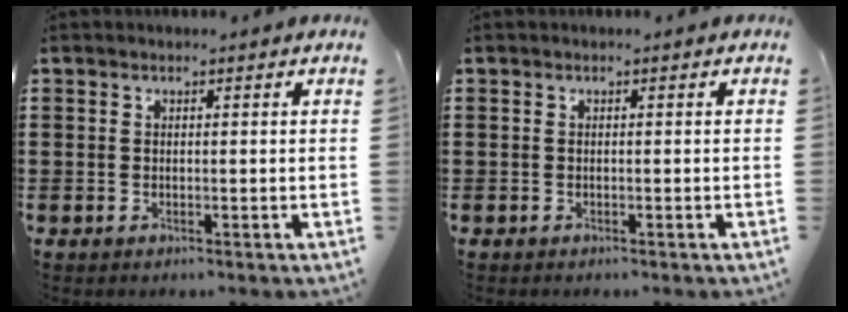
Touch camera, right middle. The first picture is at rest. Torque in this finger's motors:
{"motor_torque": [-1.25, 0.89, -0.17, -0.05]}